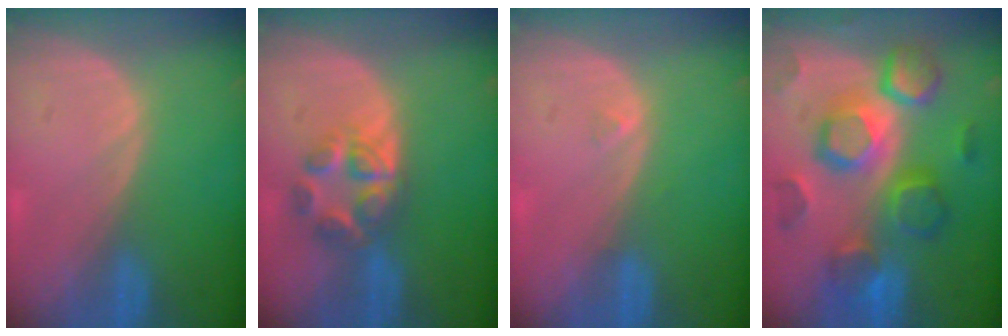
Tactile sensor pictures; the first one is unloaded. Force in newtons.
{"total": 6.0, "press": 5.4, "slide": 2.6}
{"total": 0.5, "press": 0.5, "slide": 0.2}
{"total": 11.8, "press": 11.7, "slide": 1.0}